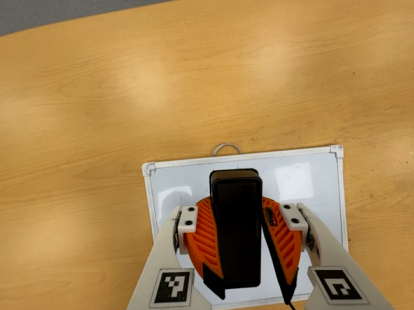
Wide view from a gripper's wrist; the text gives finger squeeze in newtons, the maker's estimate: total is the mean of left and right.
{"total": 10.4, "left": 10.2, "right": 10.5}